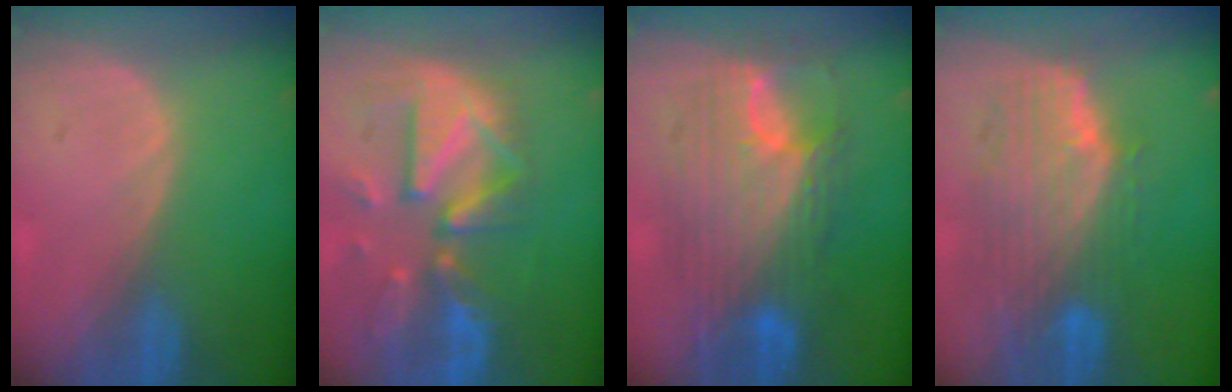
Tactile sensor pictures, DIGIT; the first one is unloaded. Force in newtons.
{"total": 12.1, "press": 10.5, "slide": 6.1}
{"total": 11.8, "press": 11.7, "slide": 1.1}
{"total": 10.0, "press": 8.9, "slide": 4.7}